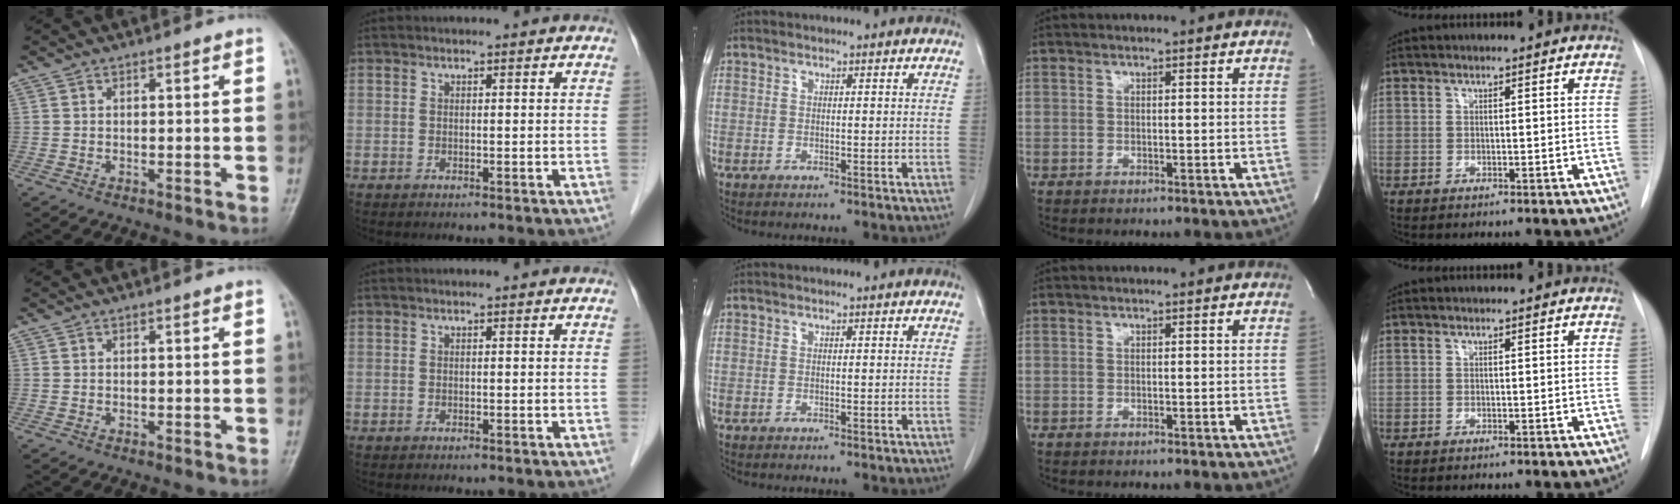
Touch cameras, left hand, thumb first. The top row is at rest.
{}